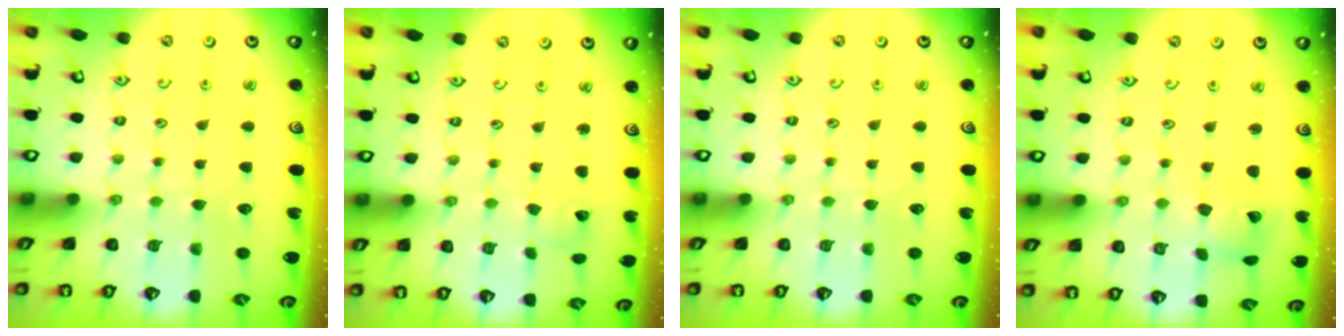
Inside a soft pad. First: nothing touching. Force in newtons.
{"total": 2.9, "press": 2.9, "slide": 0.3}
{"total": 0.0}
{"total": 6.9, "press": 6.9, "slide": 0.7}